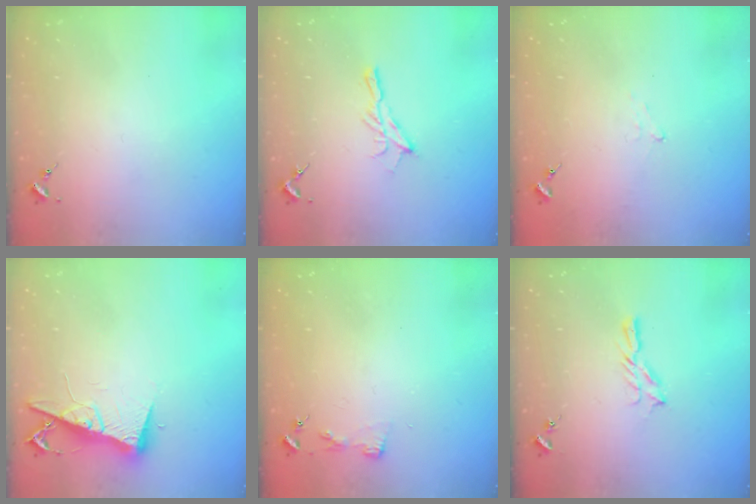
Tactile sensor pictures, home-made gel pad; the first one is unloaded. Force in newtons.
{"total": 7.3, "press": 7.3, "slide": 0.3}
{"total": 3.9, "press": 3.6, "slide": 1.4}
{"total": 9.1, "press": 9.1, "slide": 1.2}
{"total": 3.3, "press": 3.3, "slide": 0.4}
{"total": 6.2, "press": 6.2, "slide": 0.1}